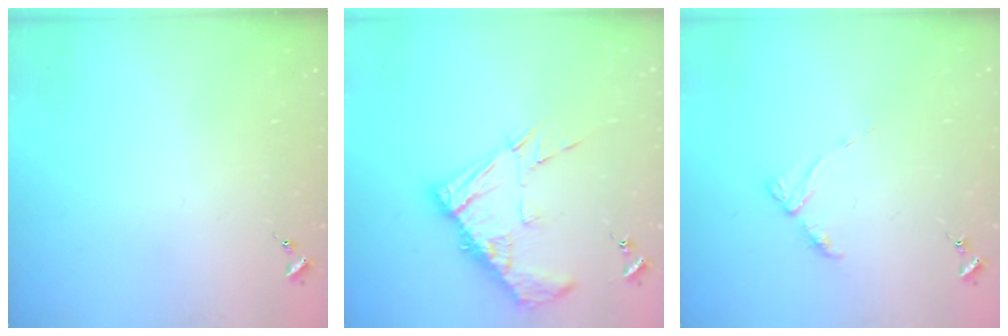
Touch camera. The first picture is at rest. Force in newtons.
{"total": 13.3, "press": 13.2, "slide": 1.2}
{"total": 4.5, "press": 4.5, "slide": 0.5}